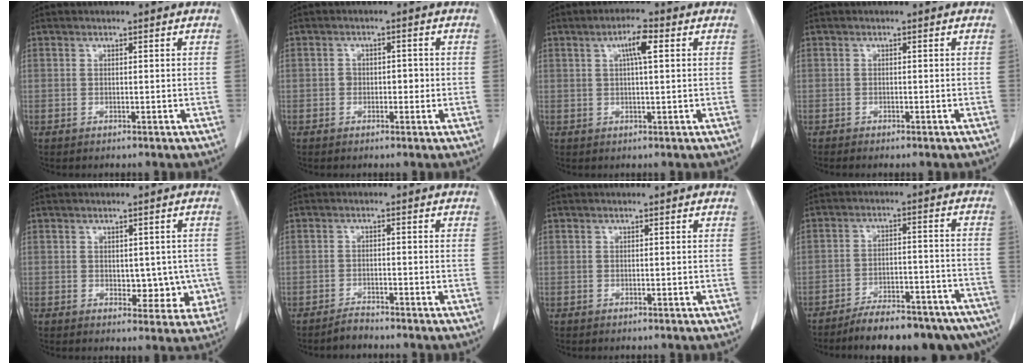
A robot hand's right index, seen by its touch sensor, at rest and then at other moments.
{"total": 2.3, "force": [-0.4, 1.6, 1.6], "torque": [-0.018, 0.010, -0.006]}
{"total": 4.0, "force": [1.3, 0.5, 3.8], "torque": [-0.068, 0.006, 0.022]}
{"total": 1.0, "force": [-0.8, 0.3, 0.5], "torque": [-0.008, -0.002, -0.009]}
{"total": 5.7, "force": [-0.4, 3.7, 4.3], "torque": [-0.032, 0.007, 0.004]}
{"total": 1.9, "force": [-1.9, 0.2, 0.3], "torque": [-0.003, -0.003, -0.034]}
{"total": 0.0}
{"total": 19.5, "force": [-16.6, 4.8, 9.1], "torque": [-0.077, 0.019, -0.221]}